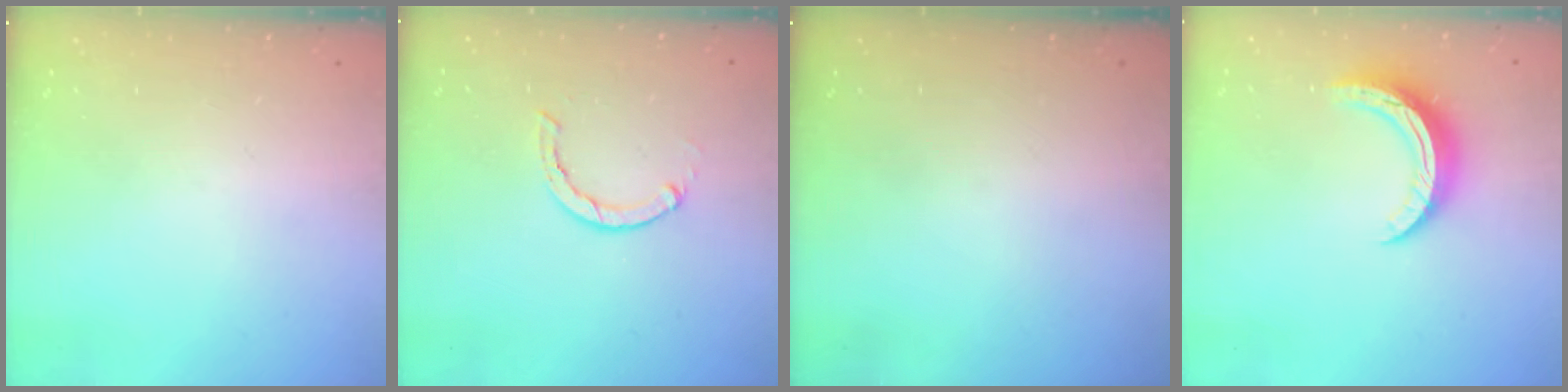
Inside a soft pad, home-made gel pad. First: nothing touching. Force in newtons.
{"total": 2.1, "press": 2.1, "slide": 0.3}
{"total": 0.0}
{"total": 10.1, "press": 10.1, "slide": 0.1}